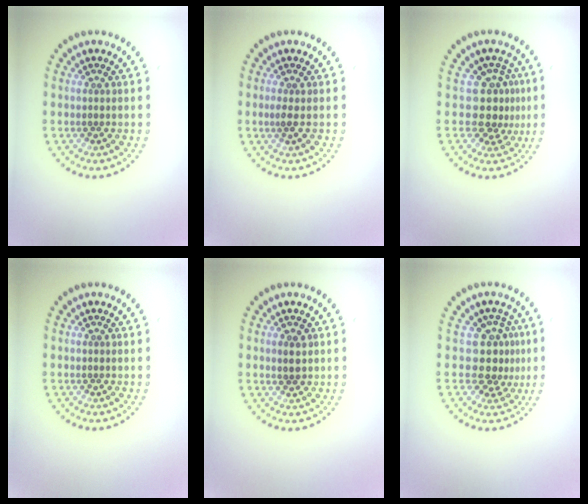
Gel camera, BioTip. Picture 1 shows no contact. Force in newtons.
{"total": 0.9, "press": 0.7, "slide": 0.6}
{"total": 3.2, "press": 2.3, "slide": 2.2}
{"total": 0.0}
{"total": 1.3, "press": 1.2, "slide": 0.5}
{"total": 3.1, "press": 2.3, "slide": 2.1}